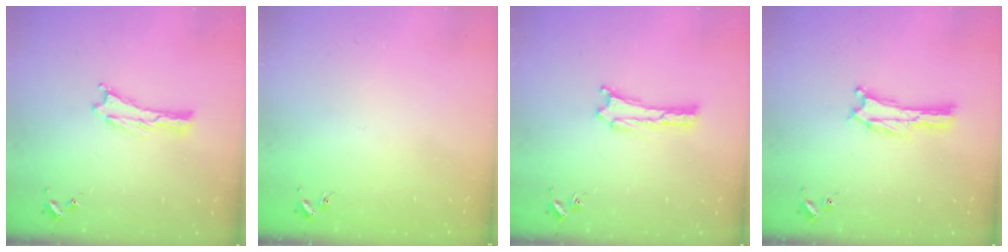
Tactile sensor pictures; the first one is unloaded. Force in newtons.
{"total": 0.0}
{"total": 0.0}
{"total": 0.0}